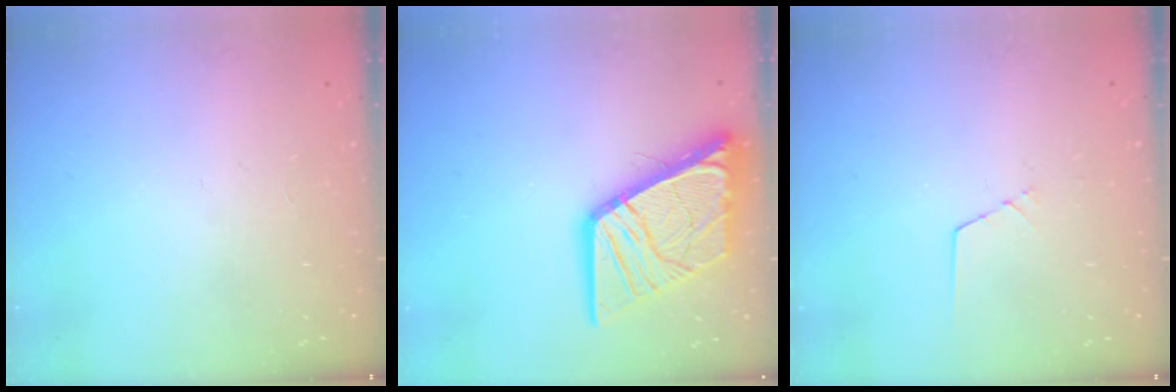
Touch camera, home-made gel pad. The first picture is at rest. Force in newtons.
{"total": 19.1, "press": 18.9, "slide": 2.5}
{"total": 1.6, "press": 1.6, "slide": 0.1}